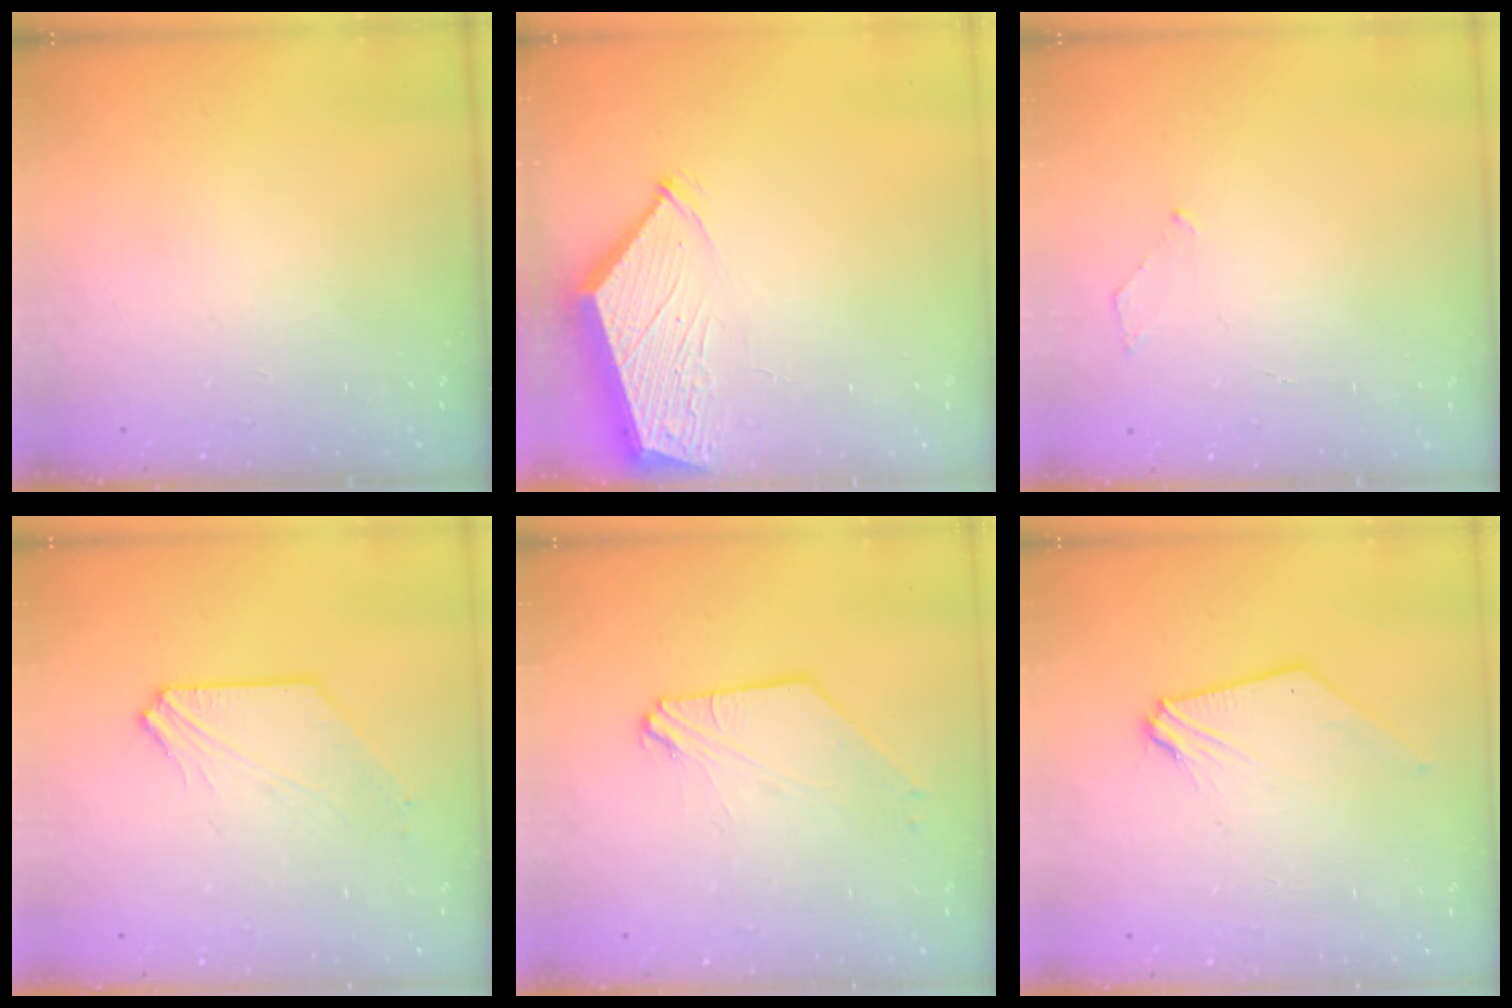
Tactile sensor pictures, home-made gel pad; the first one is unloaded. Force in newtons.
{"total": 3.0, "press": 3.0, "slide": 0.3}
{"total": 3.5, "press": 3.5, "slide": 0.6}
{"total": 2.4, "press": 2.4, "slide": 0.3}
{"total": 2.6, "press": 2.6, "slide": 0.5}
{"total": 2.1, "press": 2.1, "slide": 0.6}